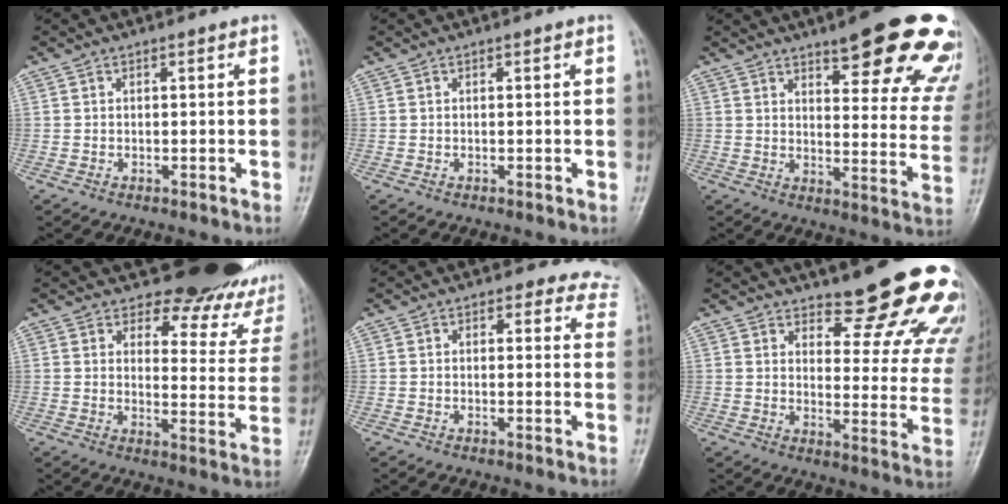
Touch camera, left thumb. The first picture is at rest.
{"total": 0.0}
{"total": 22.7, "force": [15.1, 6.3, 15.8], "torque": [-0.157, -0.069, 0.183]}
{"total": 18.6, "force": [16.6, 7.0, 4.5], "torque": [0.003, -0.139, 0.176]}
{"total": 7.5, "force": [6.2, 4.2, 1.2], "torque": [0.041, -0.017, 0.038]}
{"total": 19.5, "force": [15.8, 5.7, 10.0], "torque": [-0.076, -0.116, 0.187]}